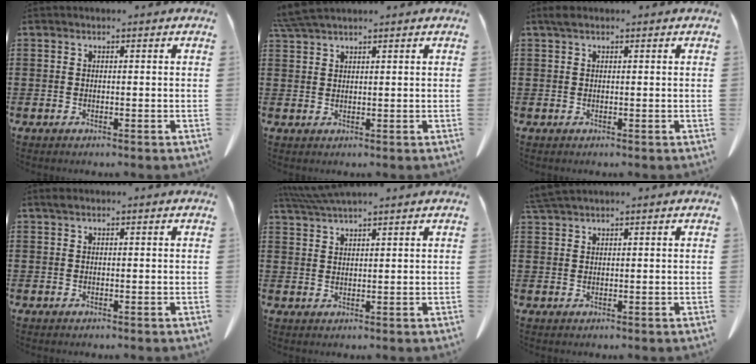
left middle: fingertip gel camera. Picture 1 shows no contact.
{"total": 3.4, "force": [3.0, 0.2, 1.6], "torque": [-0.040, -0.001, 0.058]}
{"total": 0.9, "force": [0.5, 0.4, 0.7], "torque": [-0.016, 0.002, 0.009]}
{"total": 0.6, "force": [0.3, 0.3, 0.4], "torque": [-0.010, 0.002, 0.006]}
{"total": 3.7, "force": [3.3, 0.2, 1.7], "torque": [-0.043, -0.004, 0.063]}
{"total": 2.2, "force": [2.0, 0.1, 1.0], "torque": [-0.024, 0.001, 0.040]}